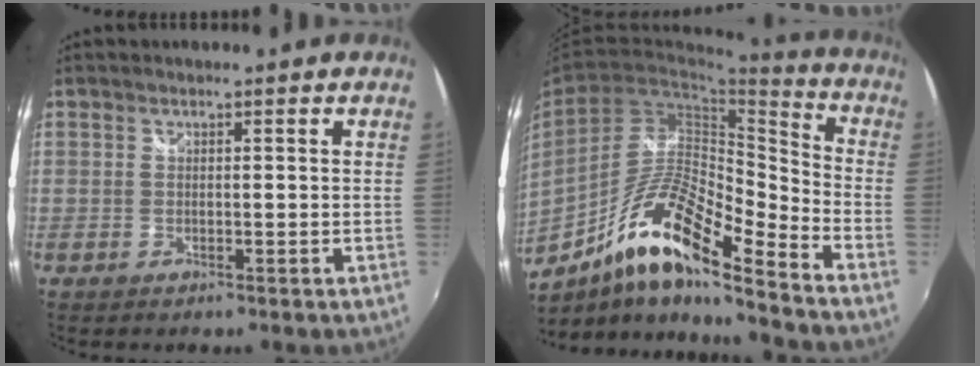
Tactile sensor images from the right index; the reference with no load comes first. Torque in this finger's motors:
{"motor_torque": [0.75, -0.87, 0.78, 0.21]}